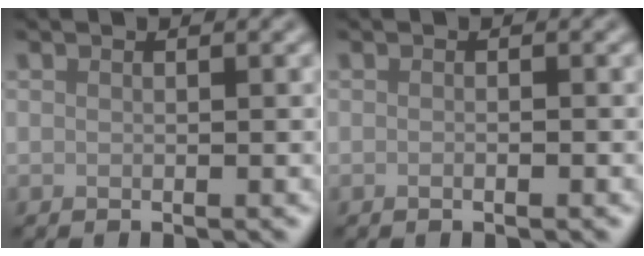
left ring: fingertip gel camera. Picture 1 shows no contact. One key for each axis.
{"total": 0.8, "fx": -0.2, "fy": 0.3, "fz": 0.7, "tx": -0.006, "ty": -0.003, "tz": -0.003}